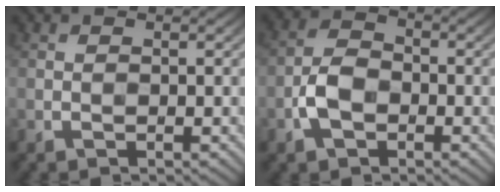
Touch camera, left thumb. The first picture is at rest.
{"total": 4.5, "force": [-1.8, 2.9, 3.0], "torque": [-0.065, 0.006, -0.042]}